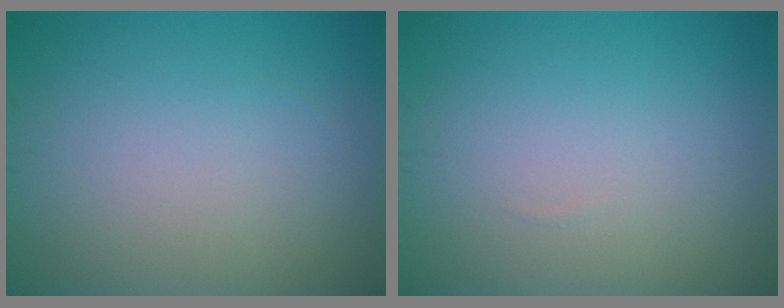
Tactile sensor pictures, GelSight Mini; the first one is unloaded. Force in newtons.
{"total": 0.0}